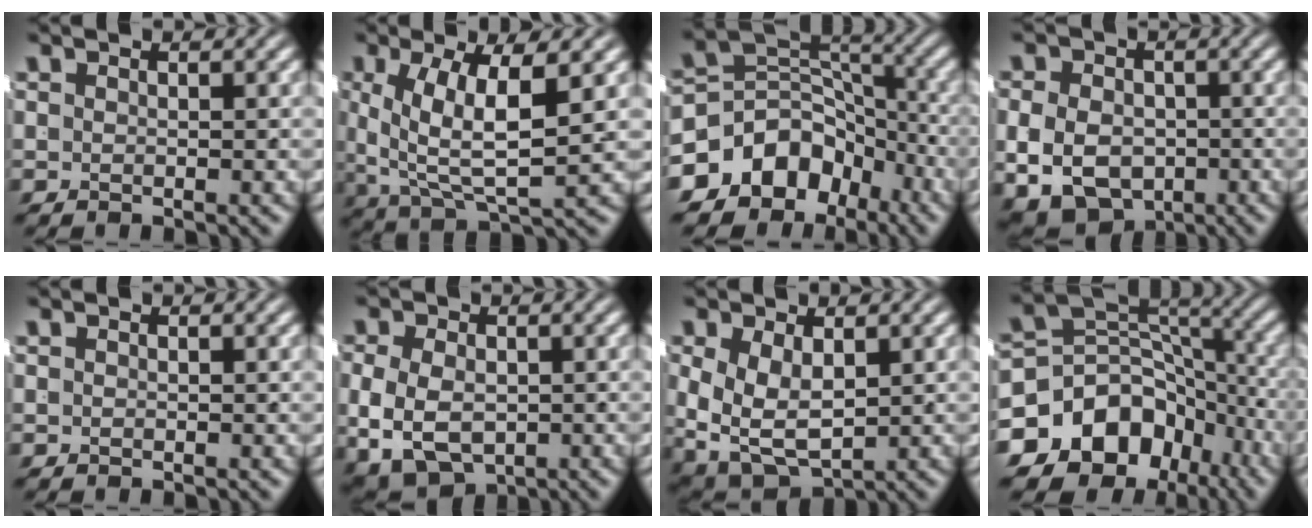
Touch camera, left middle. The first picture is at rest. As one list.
[{"total": 6.8, "force": [0.6, 3.2, 6.0], "torque": [-0.107, -0.019, 0.026]}, {"total": 13.2, "force": [-3.7, 10.6, 6.9], "torque": [-0.131, -0.037, -0.059]}, {"total": 9.9, "force": [-3.5, 8.0, 4.6], "torque": [-0.096, -0.045, -0.046]}, {"total": 0.0}, {"total": 8.1, "force": [-2.0, 6.5, 4.4], "torque": [-0.107, -0.039, -0.015]}, {"total": 8.4, "force": [-1.3, 6.8, 4.8], "torque": [-0.126, -0.047, -0.003]}, {"total": 15.4, "force": [-5.5, 11.9, 8.0], "torque": [-0.136, -0.046, -0.079]}]